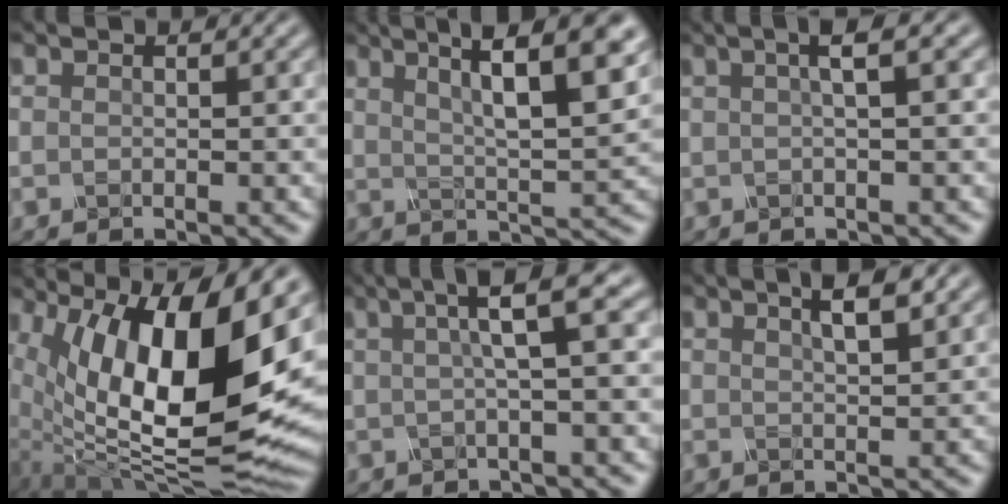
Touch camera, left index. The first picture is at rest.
{"total": 10.3, "force": [4.7, 2.7, 8.8], "torque": [-0.116, 0.021, 0.062]}
{"total": 3.4, "force": [1.0, 0.8, 3.1], "torque": [-0.032, 0.011, 0.003]}
{"total": 17.7, "force": [4.2, 6.6, 15.9], "torque": [-0.248, 0.015, 0.079]}
{"total": 5.4, "force": [1.5, 0.9, 5.1], "torque": [-0.074, 0.017, 0.022]}
{"total": 4.2, "force": [2.3, 1.1, 3.3], "torque": [-0.032, 0.018, 0.017]}